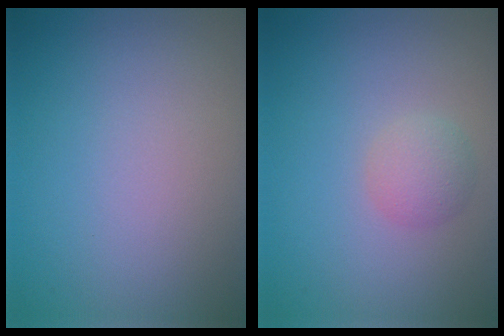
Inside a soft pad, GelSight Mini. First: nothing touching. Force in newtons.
{"total": 1.9, "press": 1.9, "slide": 0.1}